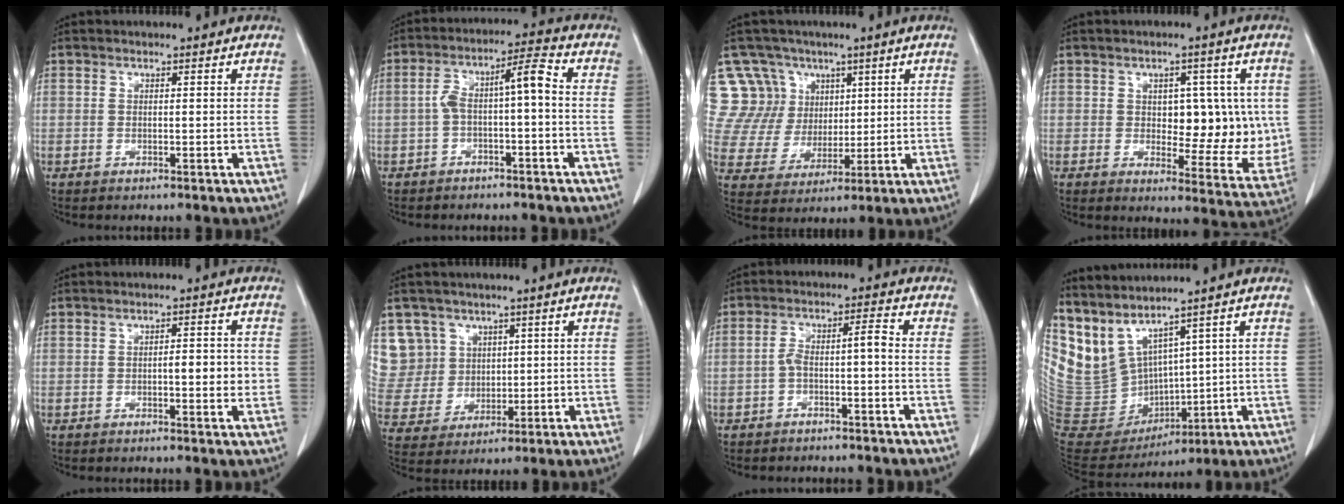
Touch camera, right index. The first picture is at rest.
{"total": 6.8, "force": [-0.8, 1.3, 6.6], "torque": [-0.122, 0.039, -0.011]}
{"total": 13.6, "force": [7.1, 11.5, 1.1], "torque": [-0.042, 0.053, 0.155]}
{"total": 11.5, "force": [1.1, 5.6, 10.0], "torque": [-0.115, 0.004, 0.026]}
{"total": 4.0, "force": [-0.3, 1.1, 3.9], "torque": [-0.057, 0.001, -0.004]}
{"total": 9.8, "force": [4.6, 8.6, 0.3], "torque": [-0.018, 0.038, 0.113]}
{"total": 4.4, "force": [-1.4, 0.9, 4.0], "torque": [-0.077, 0.029, -0.018]}
{"total": 12.1, "force": [9.1, 5.3, 6.0], "torque": [-0.136, -0.006, 0.218]}